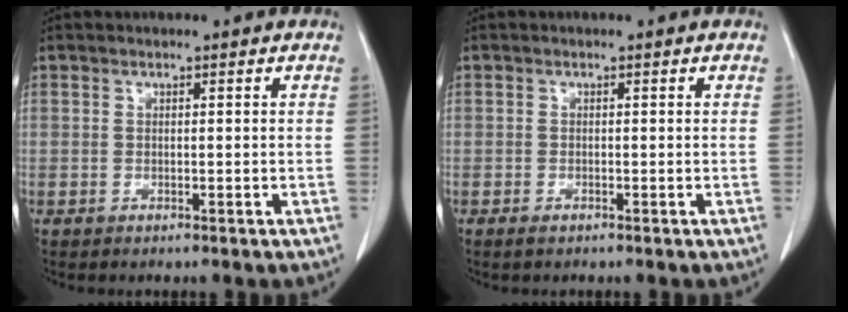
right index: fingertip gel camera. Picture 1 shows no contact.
{"total": 0.6, "force": [-0.4, 0.3, 0.3], "torque": [-0.001, 0.000, -0.007]}